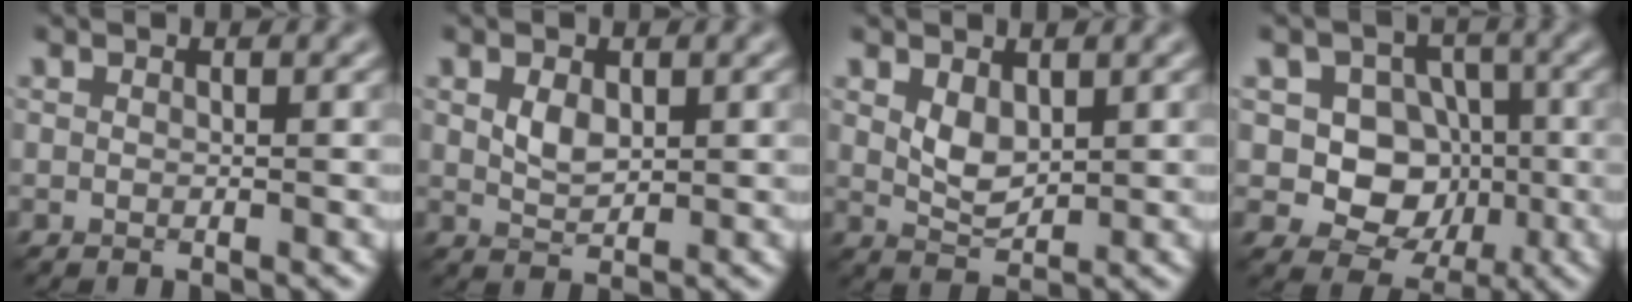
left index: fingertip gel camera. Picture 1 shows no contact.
{"total": 1.9, "force": [0.5, 1.2, 1.4], "torque": [-0.034, -0.001, 0.011]}
{"total": 2.3, "force": [0.8, 1.3, 1.7], "torque": [-0.041, -0.004, 0.020]}
{"total": 7.9, "force": [-0.4, 6.9, 3.8], "torque": [-0.054, 0.019, -0.033]}